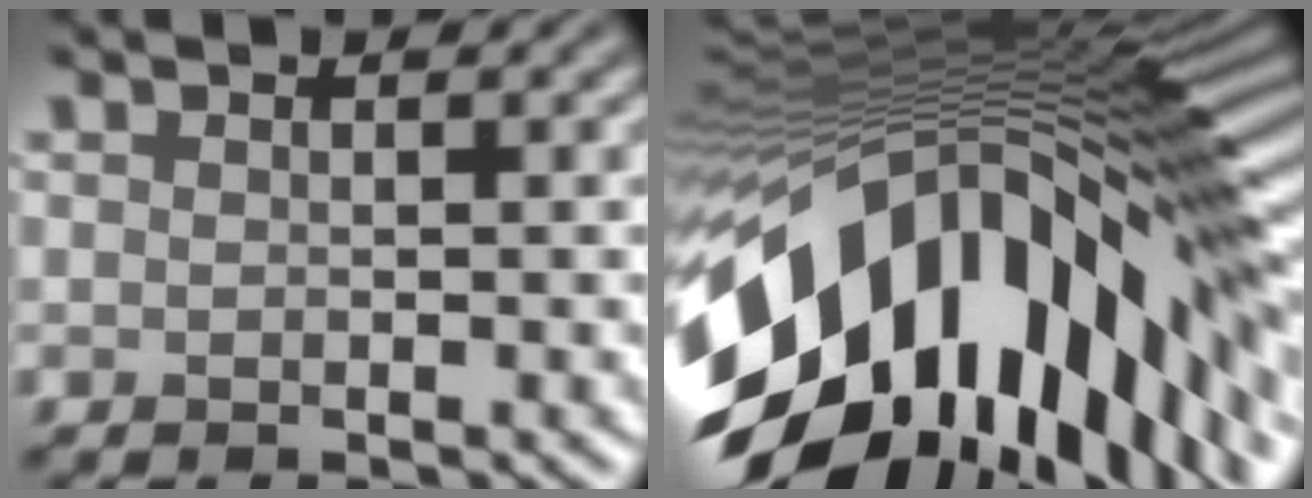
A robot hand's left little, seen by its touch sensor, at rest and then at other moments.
{"total": 17.3, "force": [-5.3, 9.1, 13.7], "torque": [-0.229, -0.009, -0.101]}